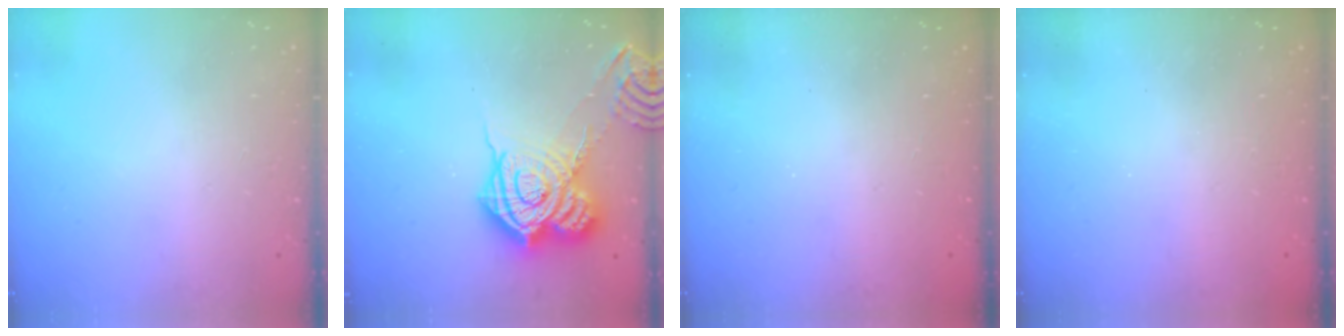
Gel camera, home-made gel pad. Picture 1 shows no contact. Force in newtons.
{"total": 18.8, "press": 18.7, "slide": 1.5}
{"total": 2.3, "press": 2.2, "slide": 0.8}
{"total": 2.4, "press": 2.3, "slide": 0.8}